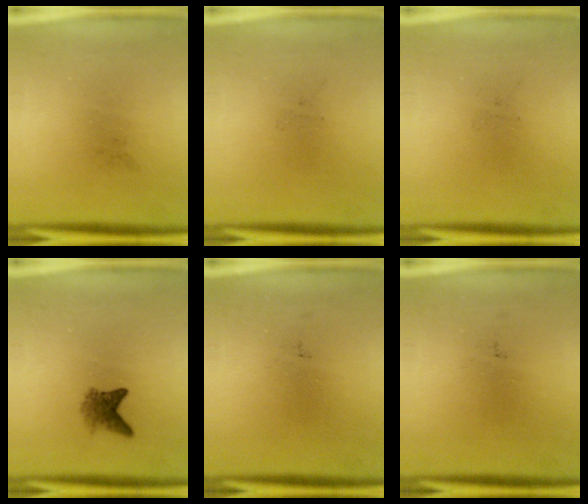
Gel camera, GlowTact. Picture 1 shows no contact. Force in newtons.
{"total": 0.0}
{"total": 0.0}
{"total": 2.7}
{"total": 0.0}
{"total": 0.0}